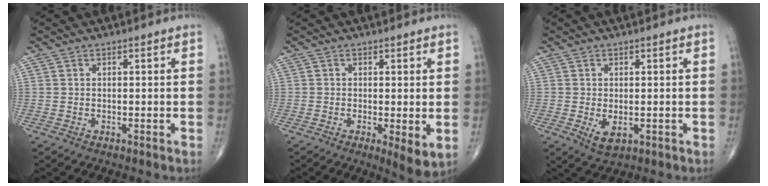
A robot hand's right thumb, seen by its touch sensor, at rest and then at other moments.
{"total": 4.8, "force": [-0.7, 1.3, 4.6], "torque": [-0.075, -0.017, -0.014]}
{"total": 3.5, "force": [-0.7, 1.9, 2.9], "torque": [-0.047, -0.009, -0.004]}